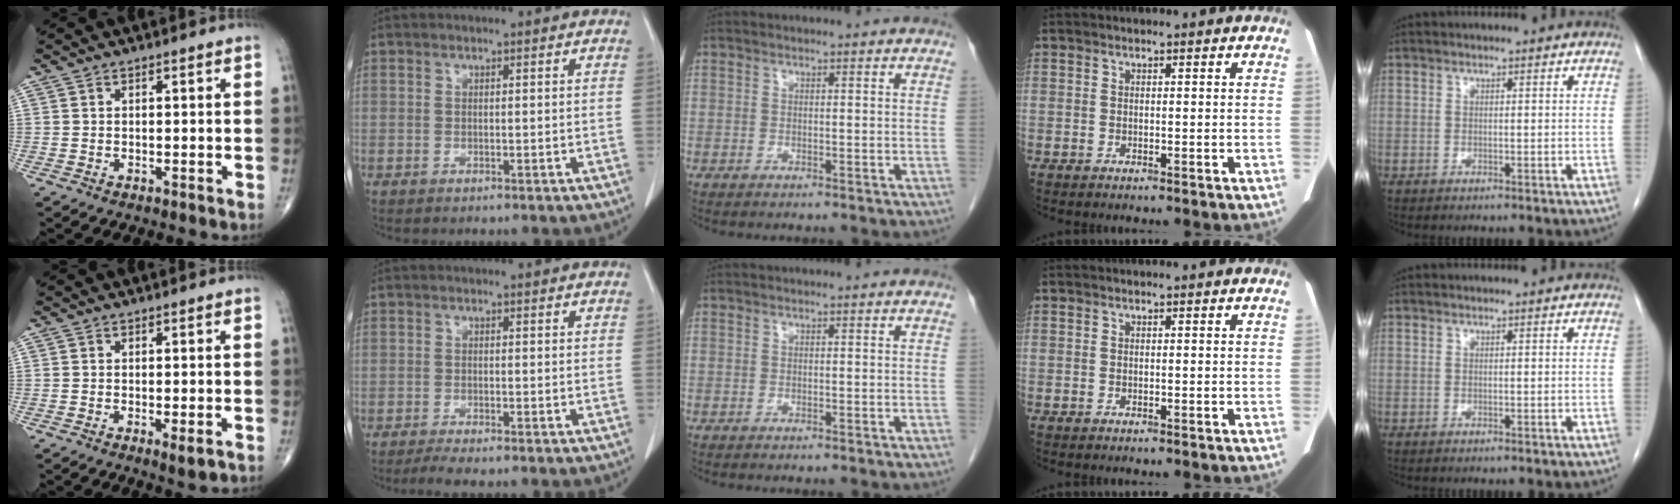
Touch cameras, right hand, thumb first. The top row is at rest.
{"thumb": {"total": 2.4, "force": [-0.9, 0.6, 2.2], "torque": [-0.036, -0.008, -0.012]}, "index": {"total": 2.5, "force": [-2.1, 0.0, 1.4], "torque": [-0.026, -0.006, -0.038]}}